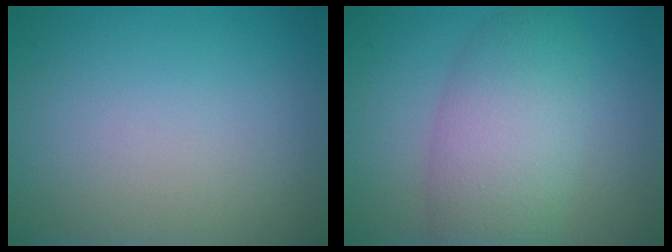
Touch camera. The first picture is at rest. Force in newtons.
{"total": 6.6, "press": 6.6, "slide": 0.3}